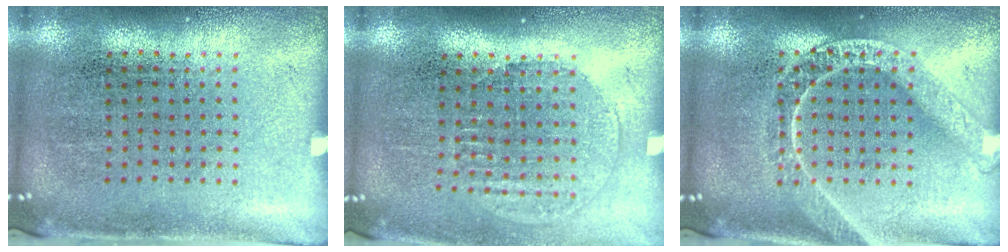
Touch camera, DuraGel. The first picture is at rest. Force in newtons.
{"total": 1.3, "press": 1.2, "slide": 0.6}
{"total": 2.8, "press": 2.8, "slide": 0.4}